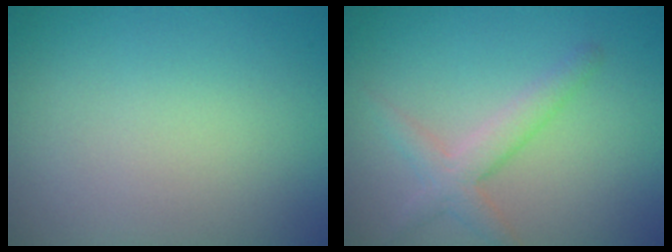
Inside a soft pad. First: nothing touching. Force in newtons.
{"total": 2.7, "press": 2.7, "slide": 0.1}